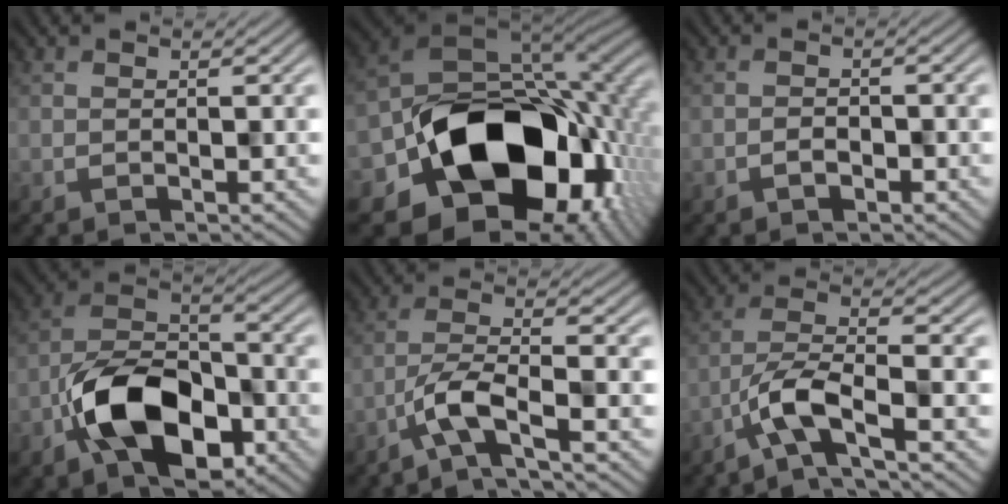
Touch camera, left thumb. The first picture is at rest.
{"total": 18.7, "force": [-5.1, 13.8, 11.6], "torque": [-0.197, -0.045, -0.068]}
{"total": 1.0, "force": [-0.7, 0.7, 0.2], "torque": [0.000, 0.003, -0.014]}
{"total": 12.1, "force": [-5.5, 6.9, 8.3], "torque": [-0.161, -0.003, -0.111]}
{"total": 5.2, "force": [-3.3, 0.8, 4.0], "torque": [-0.076, 0.006, -0.074]}
{"total": 6.2, "force": [-3.7, 1.3, 4.8], "torque": [-0.092, 0.006, -0.082]}